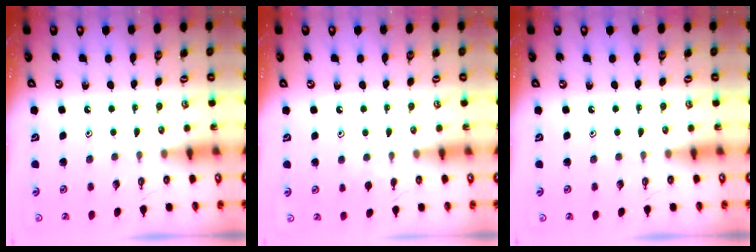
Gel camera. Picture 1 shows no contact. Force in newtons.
{"total": 4.5, "press": 4.4, "slide": 0.6}
{"total": 0.0}